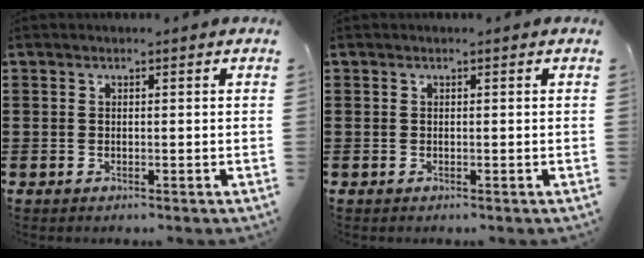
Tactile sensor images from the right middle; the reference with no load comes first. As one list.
[{"total": 0.0}]